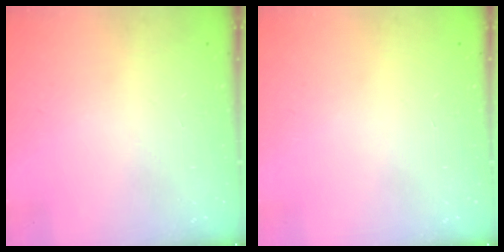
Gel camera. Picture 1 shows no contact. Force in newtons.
{"total": 0.0}